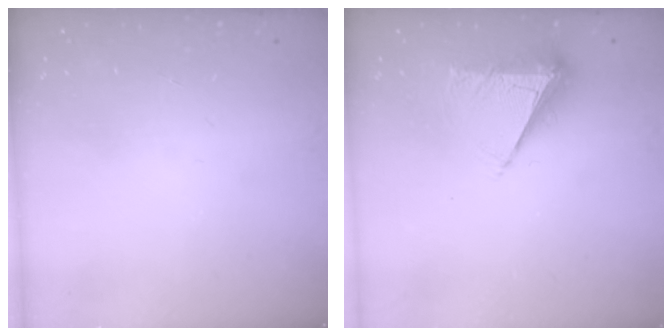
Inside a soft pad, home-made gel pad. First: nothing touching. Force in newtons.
{"total": 8.4, "press": 8.4, "slide": 1.1}